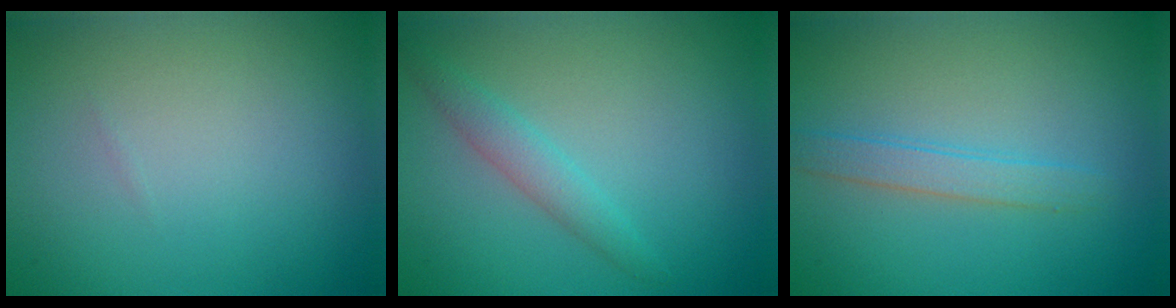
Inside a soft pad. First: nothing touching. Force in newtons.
{"total": 2.0, "press": 2.0, "slide": 0.1}
{"total": 1.9, "press": 1.9, "slide": 0.1}